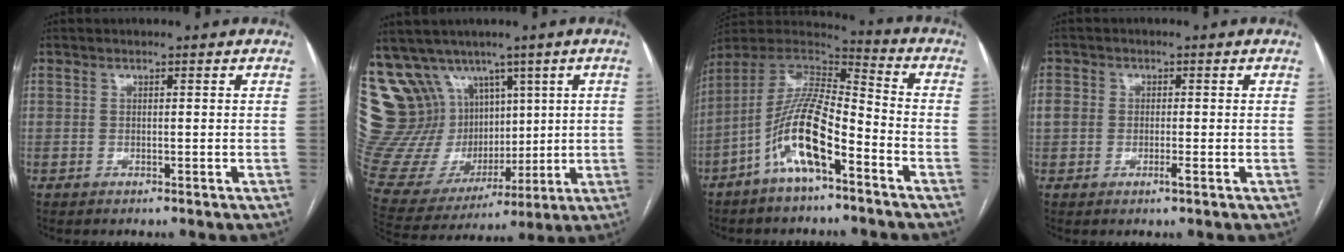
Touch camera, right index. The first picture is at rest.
{"total": 23.5, "force": [11.4, 17.9, 10.1], "torque": [-0.247, 0.073, 0.240]}
{"total": 13.6, "force": [-6.6, 3.0, 11.5], "torque": [-0.229, 0.009, -0.124]}
{"total": 2.8, "force": [-0.6, 1.7, 2.2], "torque": [-0.042, 0.007, -0.011]}